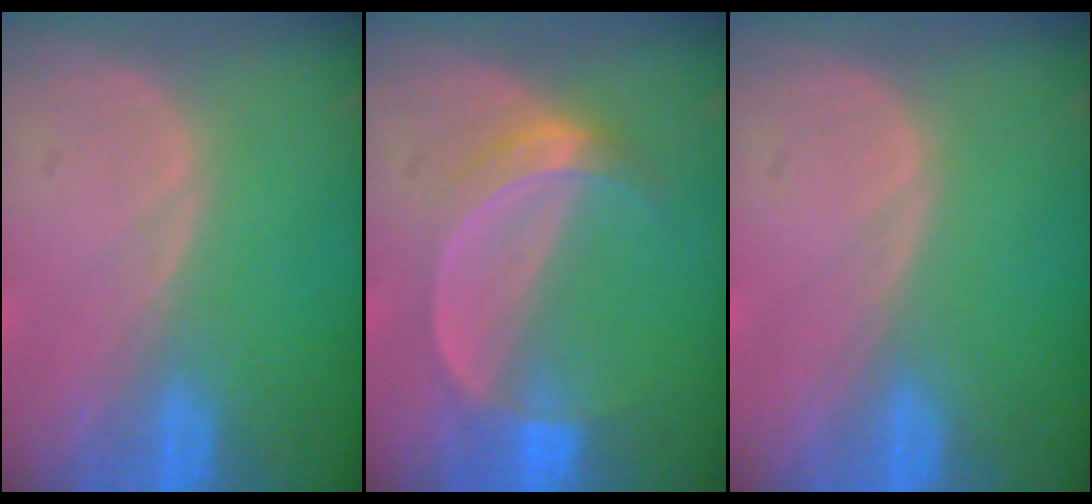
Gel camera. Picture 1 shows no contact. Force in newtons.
{"total": 5.3, "press": 4.7, "slide": 2.3}
{"total": 0.0}